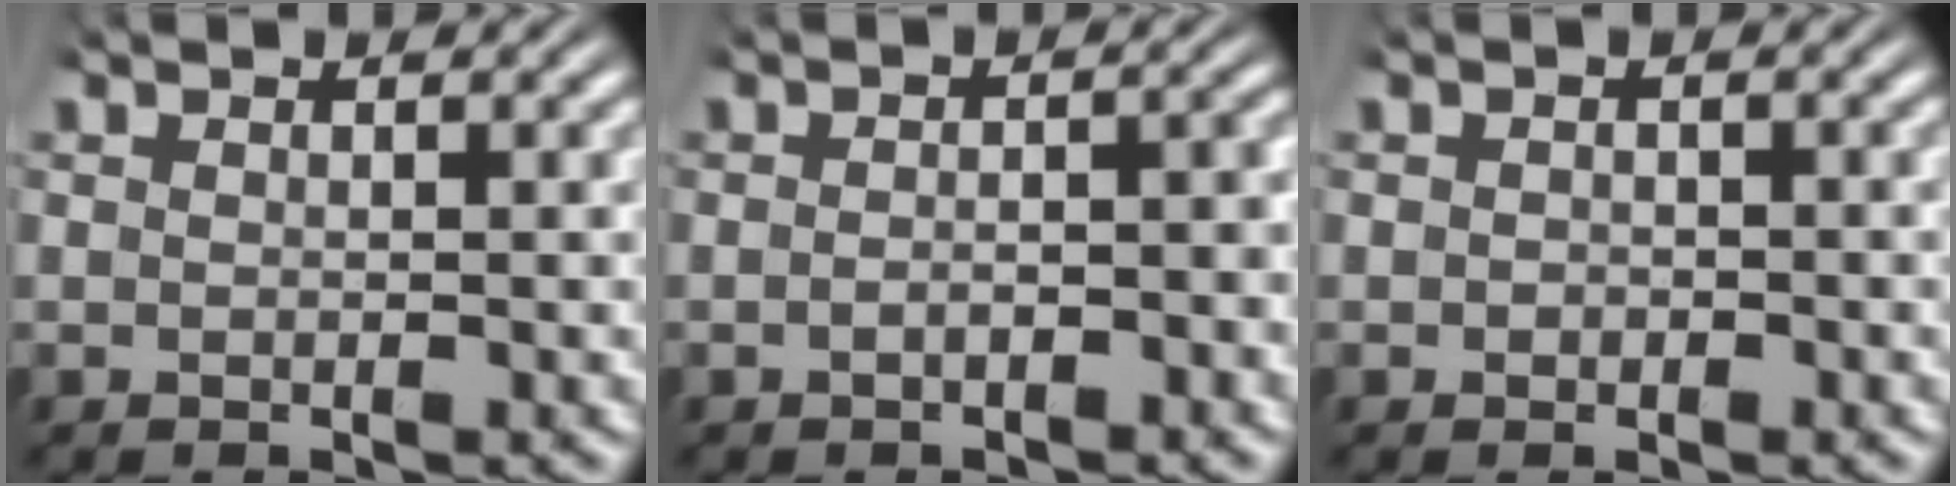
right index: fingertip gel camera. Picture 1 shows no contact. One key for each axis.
{"total": 1.8, "fx": -1.3, "fy": 0.5, "fz": 1.1, "tx": -0.006, "ty": 0.002, "tz": -0.026}
{"total": 0.5, "fx": -0.5, "fy": 0.2, "fz": 0.1, "tx": -0.002, "ty": -0.008, "tz": -0.004}